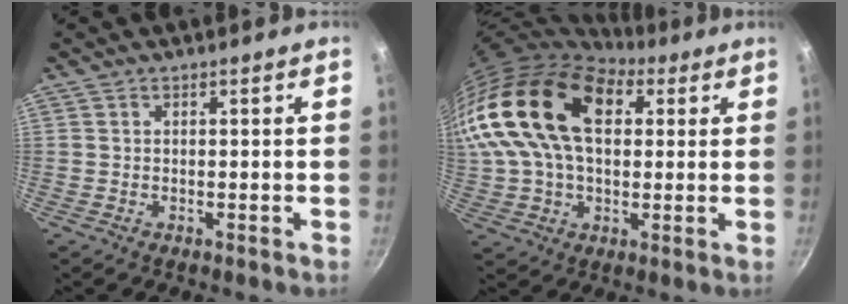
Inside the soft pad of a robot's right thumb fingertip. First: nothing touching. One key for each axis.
{"total": 24.7, "fx": 6.2, "fy": 15.7, "fz": 18.1, "tx": -0.347, "ty": 0.023, "tz": 0.100}